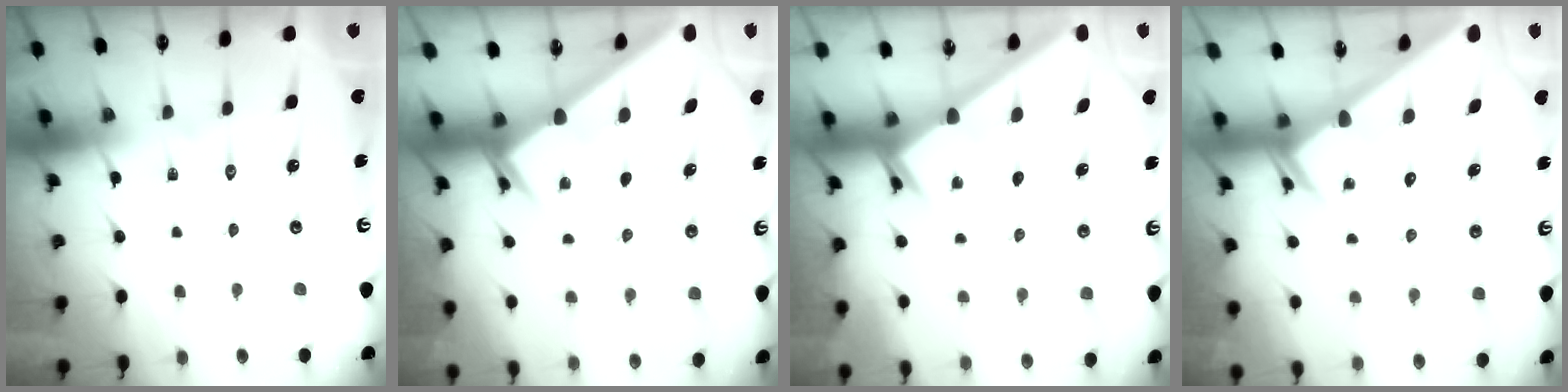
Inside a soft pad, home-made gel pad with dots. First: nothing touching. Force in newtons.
{"total": 2.0, "press": 2.0, "slide": 0.1}
{"total": 2.4, "press": 2.4, "slide": 0.2}
{"total": 2.3, "press": 2.3, "slide": 0.0}